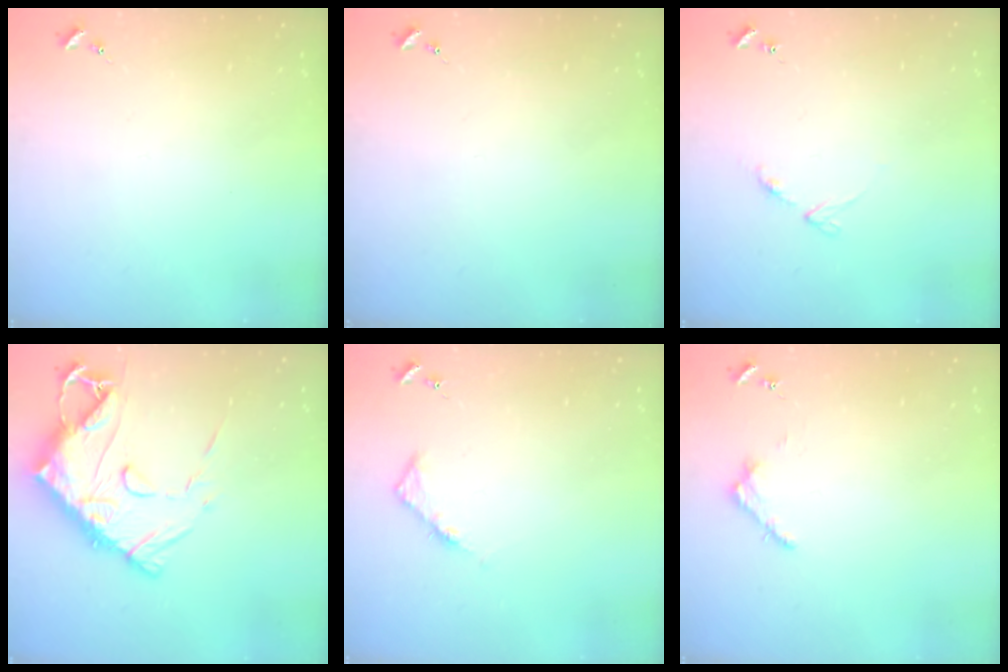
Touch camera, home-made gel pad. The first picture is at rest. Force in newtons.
{"total": 0.0}
{"total": 5.9, "press": 5.9, "slide": 0.7}
{"total": 19.3, "press": 19.2, "slide": 1.9}
{"total": 4.1, "press": 4.0, "slide": 0.5}
{"total": 3.2, "press": 3.2, "slide": 0.4}